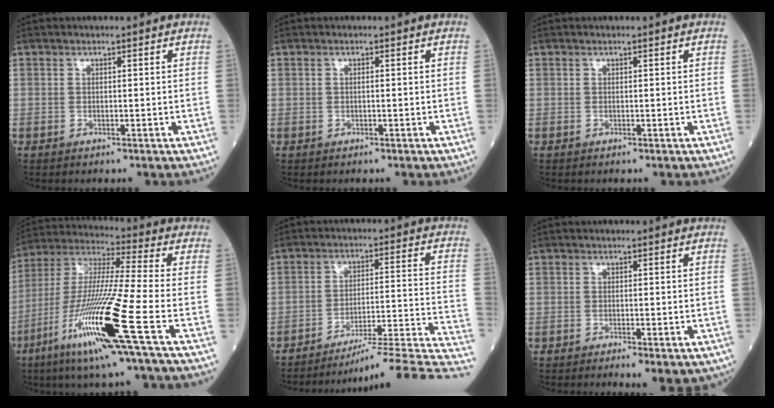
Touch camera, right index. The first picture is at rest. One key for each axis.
{"total": 0.5, "fx": 0.1, "fy": 0.1, "fz": 0.5, "tx": -0.013, "ty": 0.001, "tz": 0.000}
{"total": 0.0}
{"total": 19.0, "fx": -7.9, "fy": -0.8, "fz": 17.2, "tx": -0.372, "ty": -0.038, "tz": -0.158}
{"total": 20.7, "fx": -18.7, "fy": -1.7, "fz": 8.6, "tx": -0.052, "ty": 0.007, "tz": -0.252}
{"total": 4.0, "fx": -2.1, "fy": 1.1, "fz": 3.2, "tx": -0.039, "ty": -0.010, "tz": -0.025}